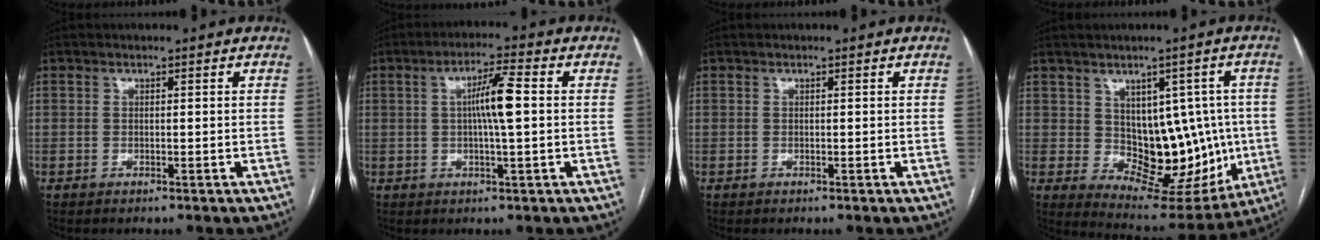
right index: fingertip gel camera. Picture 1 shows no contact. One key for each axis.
{"total": 6.4, "fx": 0.5, "fy": 0.3, "fz": 6.4, "tx": -0.114, "ty": 0.007, "tz": 0.006}
{"total": 0.0}
{"total": 12.7, "fx": 0.1, "fy": 8.3, "fz": 9.6, "tx": -0.104, "ty": 0.021, "tz": 0.031}